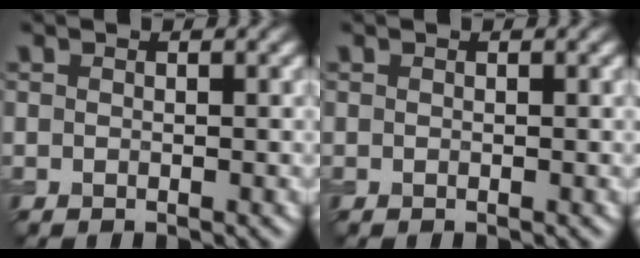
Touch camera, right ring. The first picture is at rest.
{"total": 0.0}